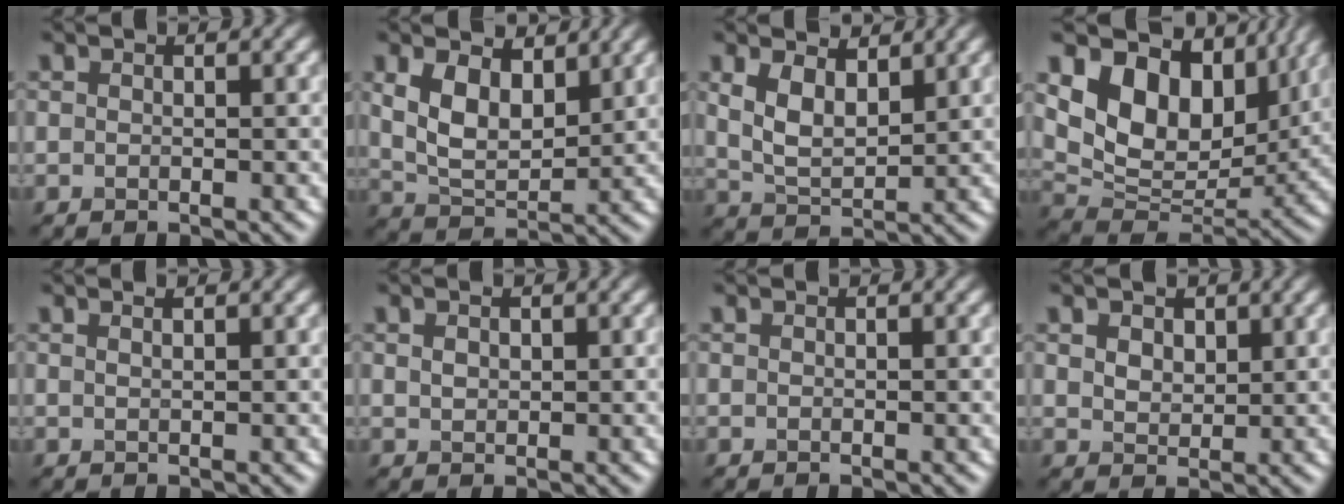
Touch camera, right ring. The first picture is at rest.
{"total": 5.8, "force": [2.4, 3.1, 4.3], "torque": [-0.092, -0.004, 0.043]}
{"total": 4.3, "force": [2.2, 2.1, 3.0], "torque": [-0.071, -0.001, 0.044]}
{"total": 12.1, "force": [5.4, 7.8, 7.5], "torque": [-0.142, -0.001, 0.105]}
{"total": 0.8, "force": [0.6, 0.2, 0.5], "torque": [-0.005, 0.001, 0.006]}
{"total": 1.2, "force": [0.5, 0.8, 0.7], "torque": [-0.015, 0.001, 0.012]}
{"total": 0.0}
{"total": 2.9, "force": [1.5, 2.0, 1.5], "torque": [-0.033, 0.011, 0.019]}